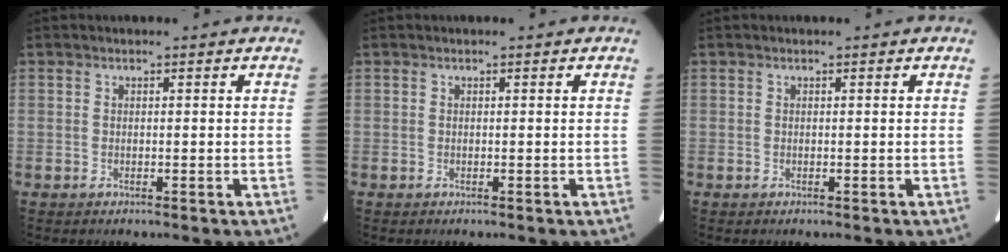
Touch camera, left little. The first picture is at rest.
{"total": 0.0}
{"total": 0.0}